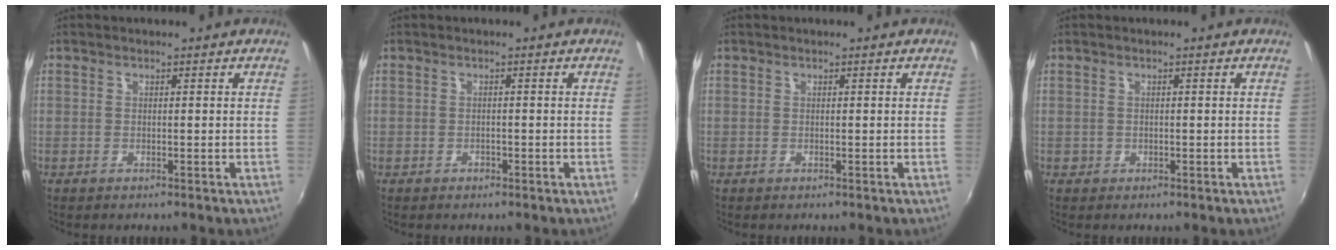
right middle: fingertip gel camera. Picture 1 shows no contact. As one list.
[{"total": 1.0, "force": [-0.7, 0.7, 0.1], "torque": [-0.002, 0.000, -0.011]}, {"total": 0.0}, {"total": 0.9, "force": [-0.4, 0.8, 0.1], "torque": [-0.003, -0.003, -0.005]}]